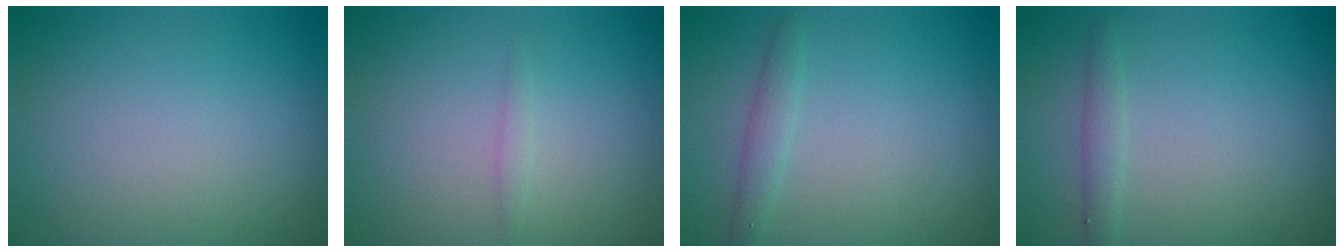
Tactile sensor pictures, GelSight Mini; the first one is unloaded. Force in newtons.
{"total": 0.7, "press": 0.7, "slide": 0.1}
{"total": 1.5, "press": 1.5, "slide": 0.0}
{"total": 1.3, "press": 1.3, "slide": 0.2}